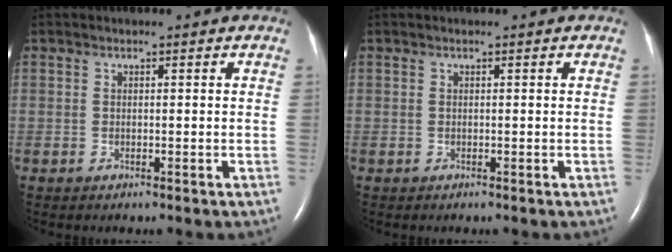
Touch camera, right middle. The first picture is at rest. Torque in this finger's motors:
{"motor_torque": [-0.15, 0.05, -0.04, 0.00]}